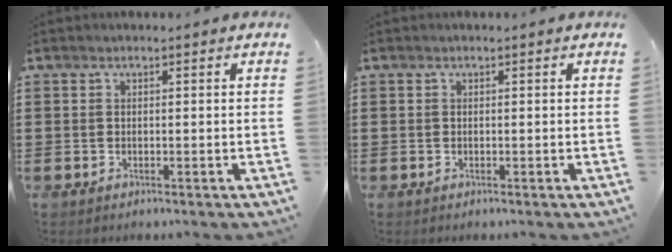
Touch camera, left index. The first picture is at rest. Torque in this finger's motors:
{"motor_torque": [-0.04, 0.04, 0.00, 0.00]}